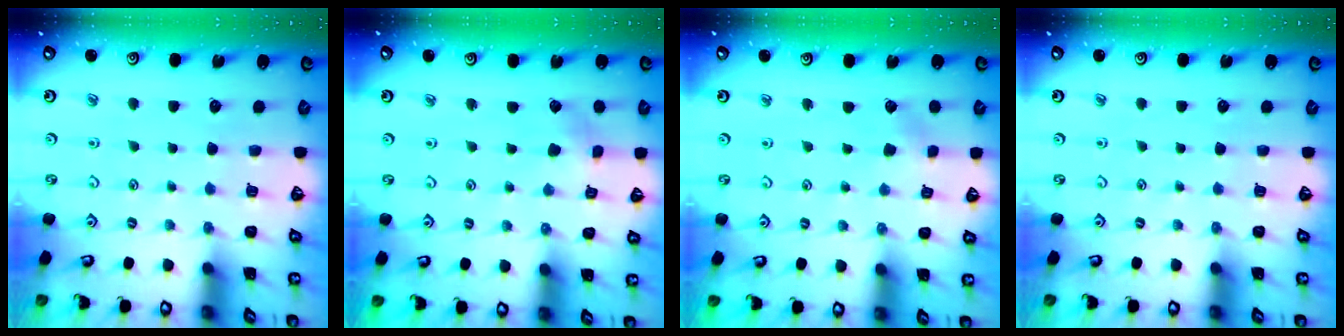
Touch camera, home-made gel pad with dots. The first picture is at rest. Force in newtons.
{"total": 3.0, "press": 2.9, "slide": 0.3}
{"total": 3.4, "press": 3.4, "slide": 0.4}
{"total": 0.0}